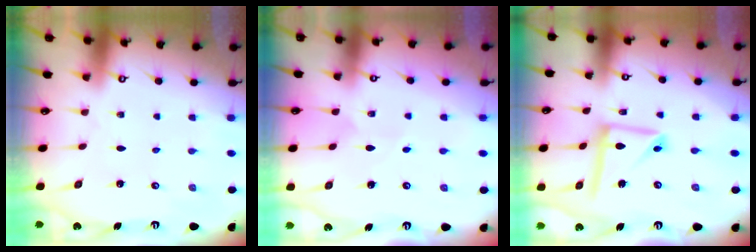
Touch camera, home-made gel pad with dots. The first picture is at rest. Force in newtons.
{"total": 5.8, "press": 5.8, "slide": 0.2}
{"total": 13.3, "press": 13.2, "slide": 1.3}